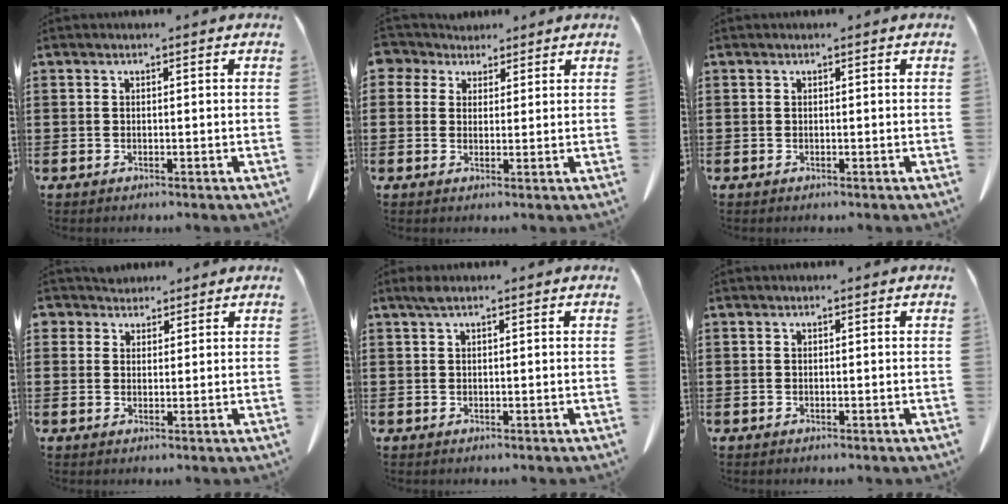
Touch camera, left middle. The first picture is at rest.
{"total": 3.4, "force": [2.3, 2.4, 0.5], "torque": [-0.017, 0.007, 0.039]}
{"total": 0.0}
{"total": 3.1, "force": [2.6, 1.8, 0.3], "torque": [-0.017, 0.007, 0.049]}
{"total": 1.2, "force": [0.6, 0.2, 1.0], "torque": [-0.022, 0.002, 0.011]}
{"total": 0.0}